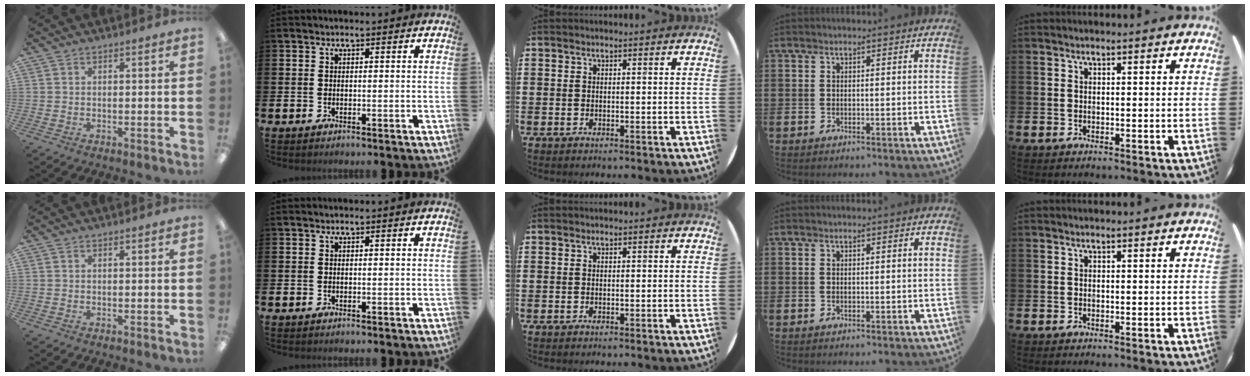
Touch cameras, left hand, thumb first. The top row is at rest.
{}